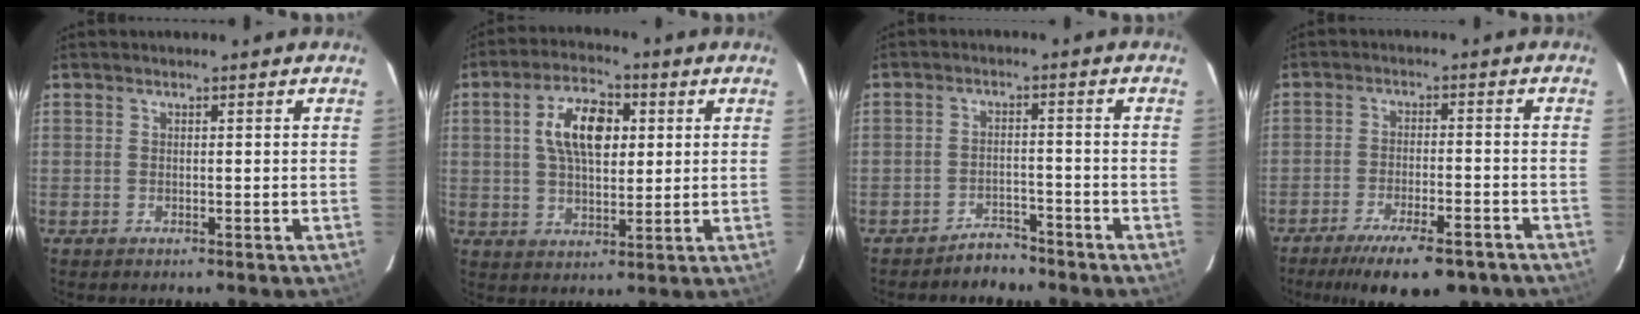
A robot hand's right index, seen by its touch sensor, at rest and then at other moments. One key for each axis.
{"total": 10.6, "fx": 2.5, "fy": 5.5, "fz": 8.7, "tx": -0.155, "ty": 0.019, "tz": 0.044}
{"total": 4.2, "fx": -3.7, "fy": 1.9, "fz": 0.4, "tx": -0.016, "ty": 0.012, "tz": -0.053}
{"total": 14.8, "fx": -11.1, "fy": 4.3, "fz": 8.7, "tx": -0.167, "ty": -0.030, "tz": -0.162}